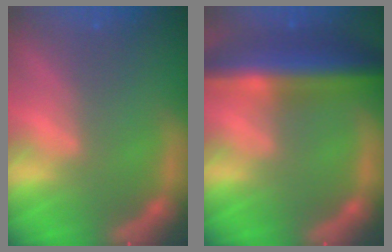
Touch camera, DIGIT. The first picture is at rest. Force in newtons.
{"total": 9.5}